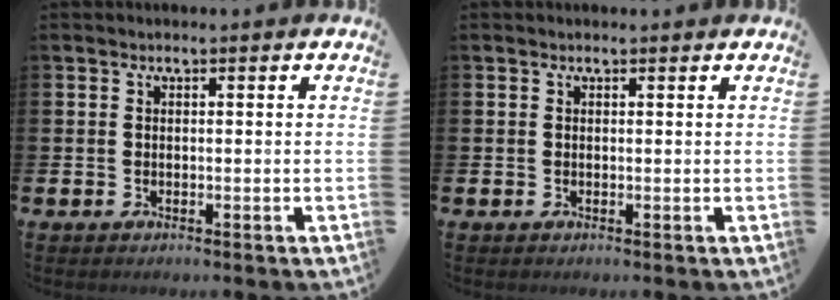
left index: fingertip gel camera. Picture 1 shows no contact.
{"total": 0.0}